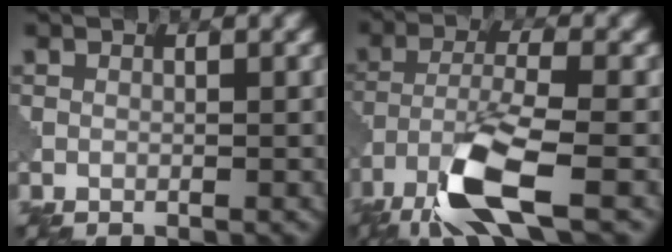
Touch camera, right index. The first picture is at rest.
{"total": 8.7, "force": [-5.0, 2.2, 6.8], "torque": [-0.133, -0.003, -0.102]}